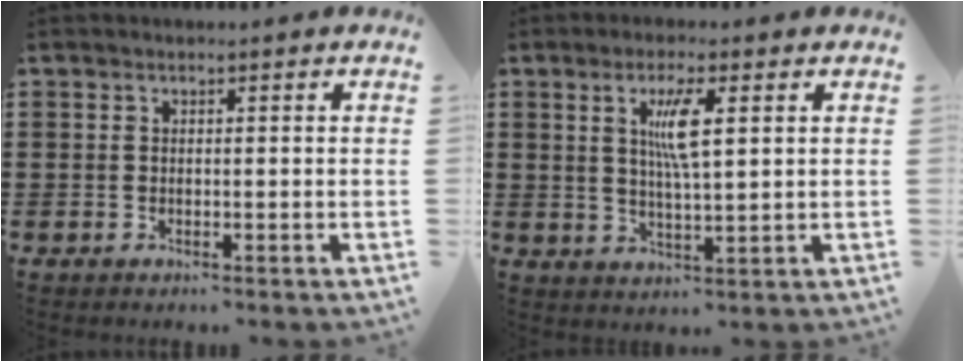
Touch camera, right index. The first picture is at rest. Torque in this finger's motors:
{"motor_torque": [0.23, -0.08, 0.24, 0.07]}